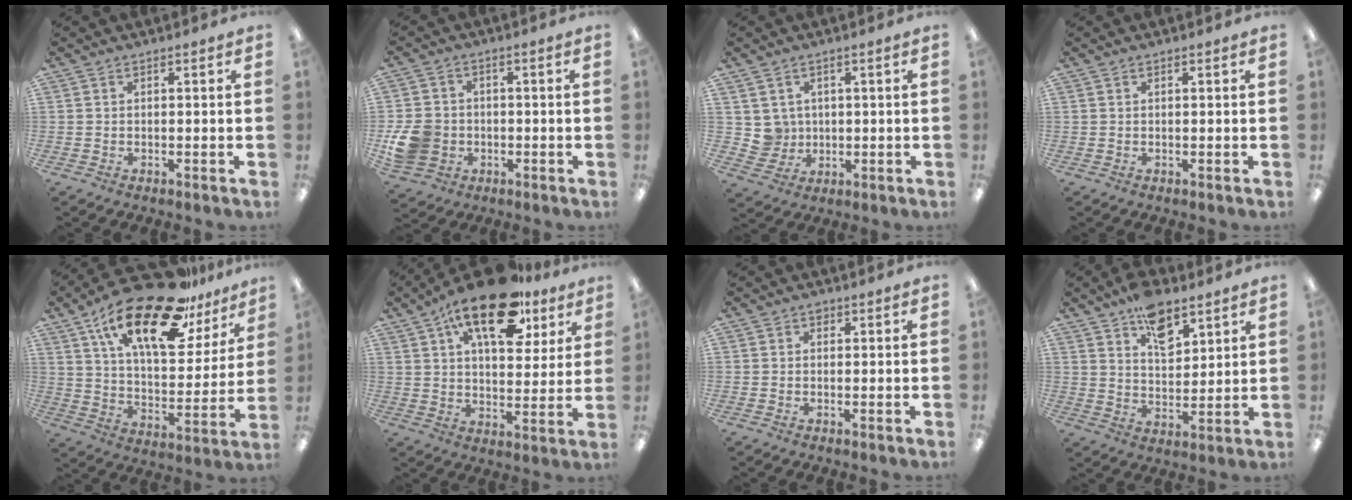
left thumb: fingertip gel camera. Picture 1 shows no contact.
{"total": 9.8, "force": [-2.2, 8.4, 4.4], "torque": [-0.099, 0.026, -0.036]}
{"total": 5.0, "force": [2.0, 4.6, -0.2], "torque": [-0.013, -0.002, 0.042]}
{"total": 0.5, "force": [0.4, 0.2, 0.3], "torque": [-0.008, 0.004, 0.006]}
{"total": 24.6, "force": [16.1, 9.5, 16.0], "torque": [-0.263, -0.092, 0.273]}
{"total": 19.8, "force": [12.3, 8.7, 12.9], "torque": [-0.203, -0.054, 0.203]}
{"total": 1.0, "force": [0.5, 0.7, 0.5], "torque": [-0.004, 0.000, 0.006]}
{"total": 10.4, "force": [6.9, 5.4, 5.6], "torque": [-0.081, -0.033, 0.122]}